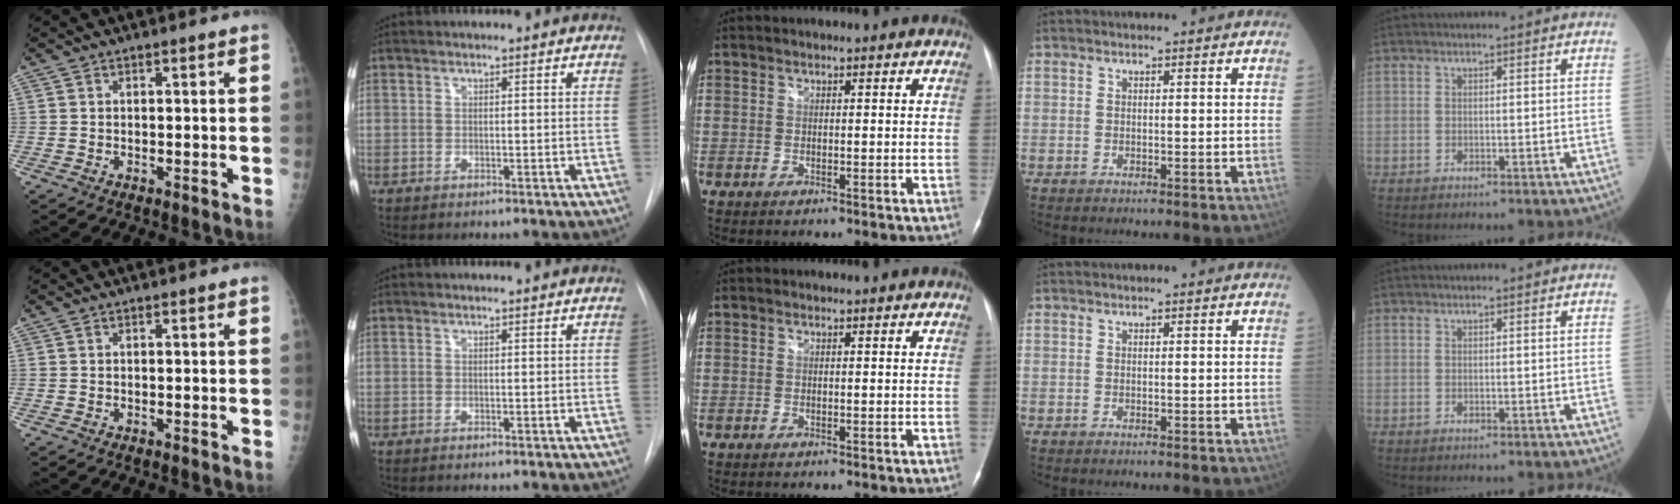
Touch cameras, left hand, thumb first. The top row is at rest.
{}